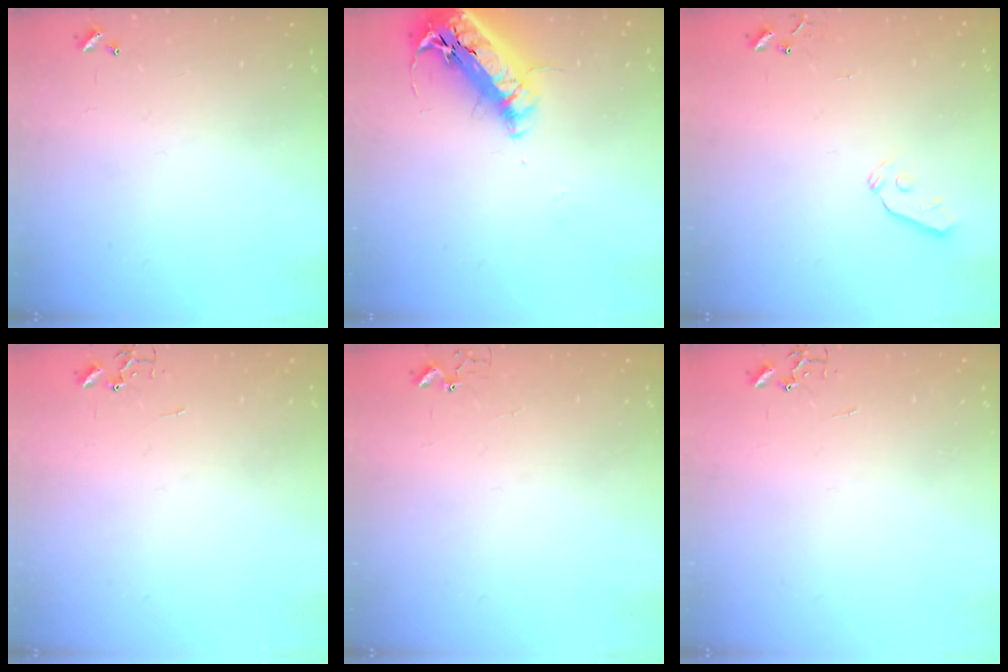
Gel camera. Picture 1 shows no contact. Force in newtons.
{"total": 21.2, "press": 20.8, "slide": 4.0}
{"total": 3.8, "press": 3.7, "slide": 0.7}
{"total": 0.0}
{"total": 2.7, "press": 2.7, "slide": 0.2}
{"total": 0.0}